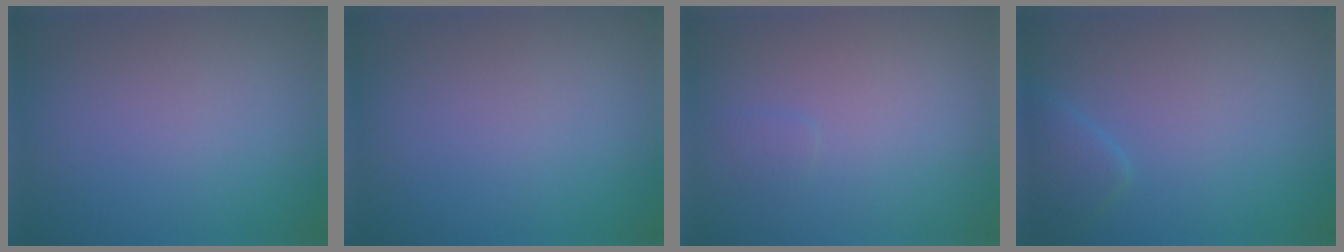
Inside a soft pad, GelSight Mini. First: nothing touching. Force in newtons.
{"total": 0.0}
{"total": 0.6, "press": 0.6, "slide": 0.1}
{"total": 1.7, "press": 1.7, "slide": 0.2}